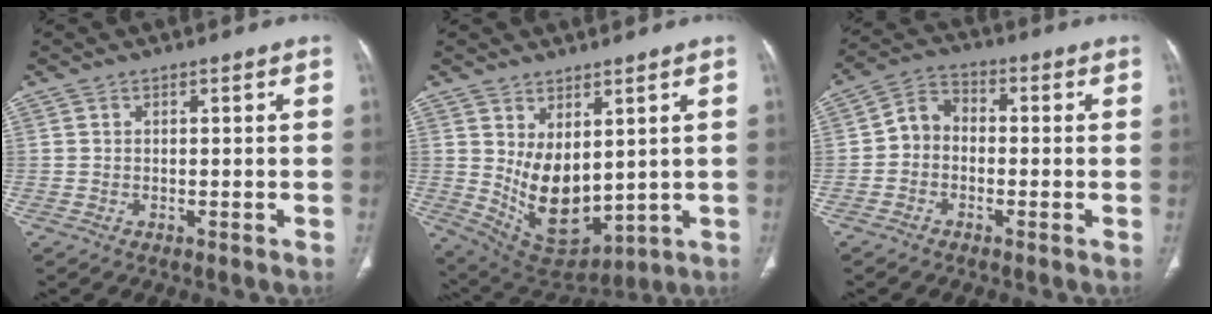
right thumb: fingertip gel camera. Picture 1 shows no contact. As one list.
[{"total": 12.0, "force": [1.8, 7.1, 9.5], "torque": [-0.136, -0.030, 0.067]}, {"total": 5.7, "force": [-1.0, 4.6, 3.1], "torque": [-0.036, 0.023, -0.035]}]